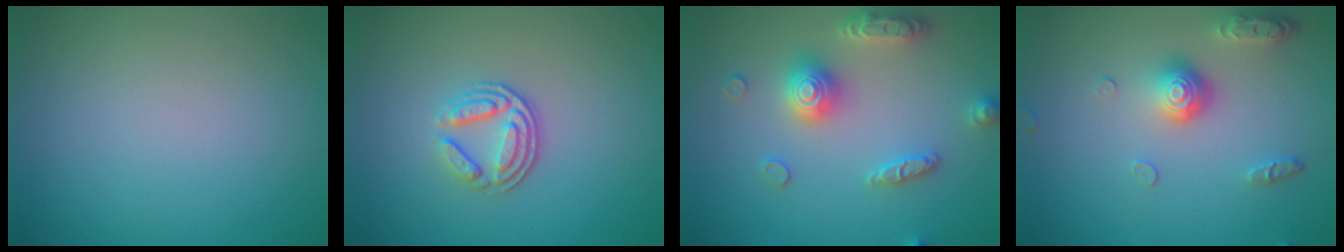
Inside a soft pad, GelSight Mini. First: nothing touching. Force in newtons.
{"total": 3.4, "press": 2.5, "slide": 2.2}
{"total": 4.9, "press": 4.8, "slide": 0.8}
{"total": 3.8, "press": 3.0, "slide": 2.5}